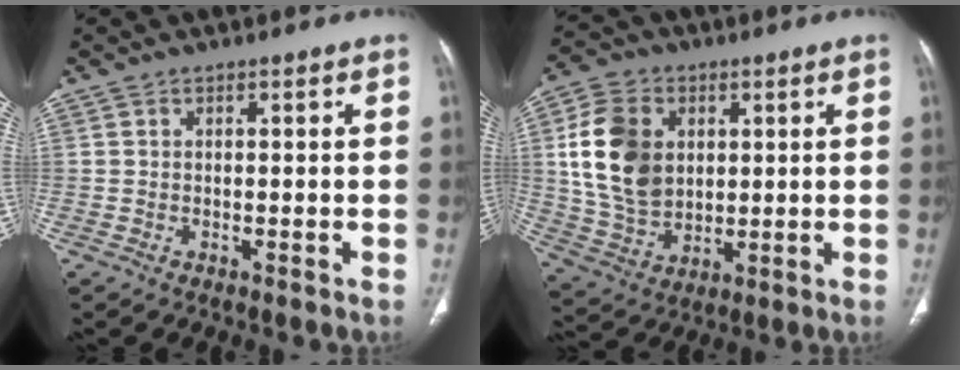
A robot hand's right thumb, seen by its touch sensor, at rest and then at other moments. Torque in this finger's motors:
{"motor_torque": [0.49, 2.36, 0.73, -0.63, 0.33]}